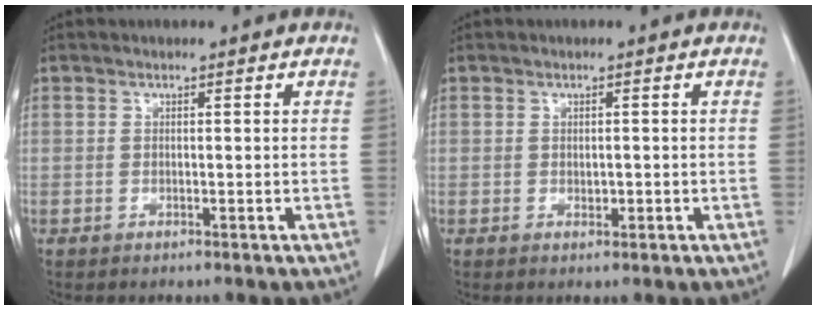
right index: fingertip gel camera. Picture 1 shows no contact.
{"total": 1.3, "force": [-0.2, 0.7, 1.1], "torque": [-0.016, -0.001, 0.000]}